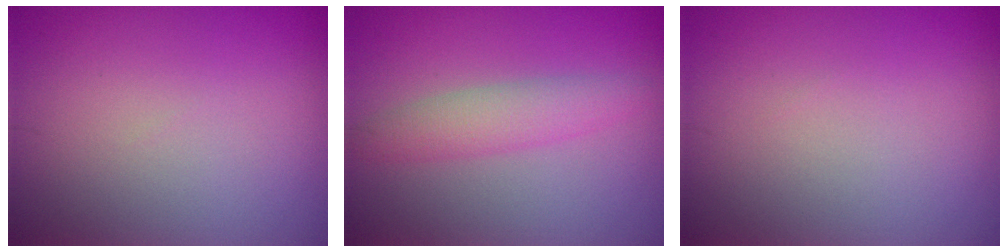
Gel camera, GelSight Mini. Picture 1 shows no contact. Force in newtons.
{"total": 2.7, "press": 2.7, "slide": 0.0}
{"total": 0.0}